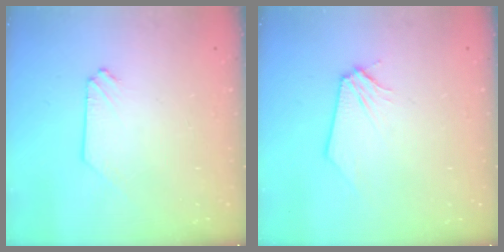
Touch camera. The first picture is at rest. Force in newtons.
{"total": 0.0}